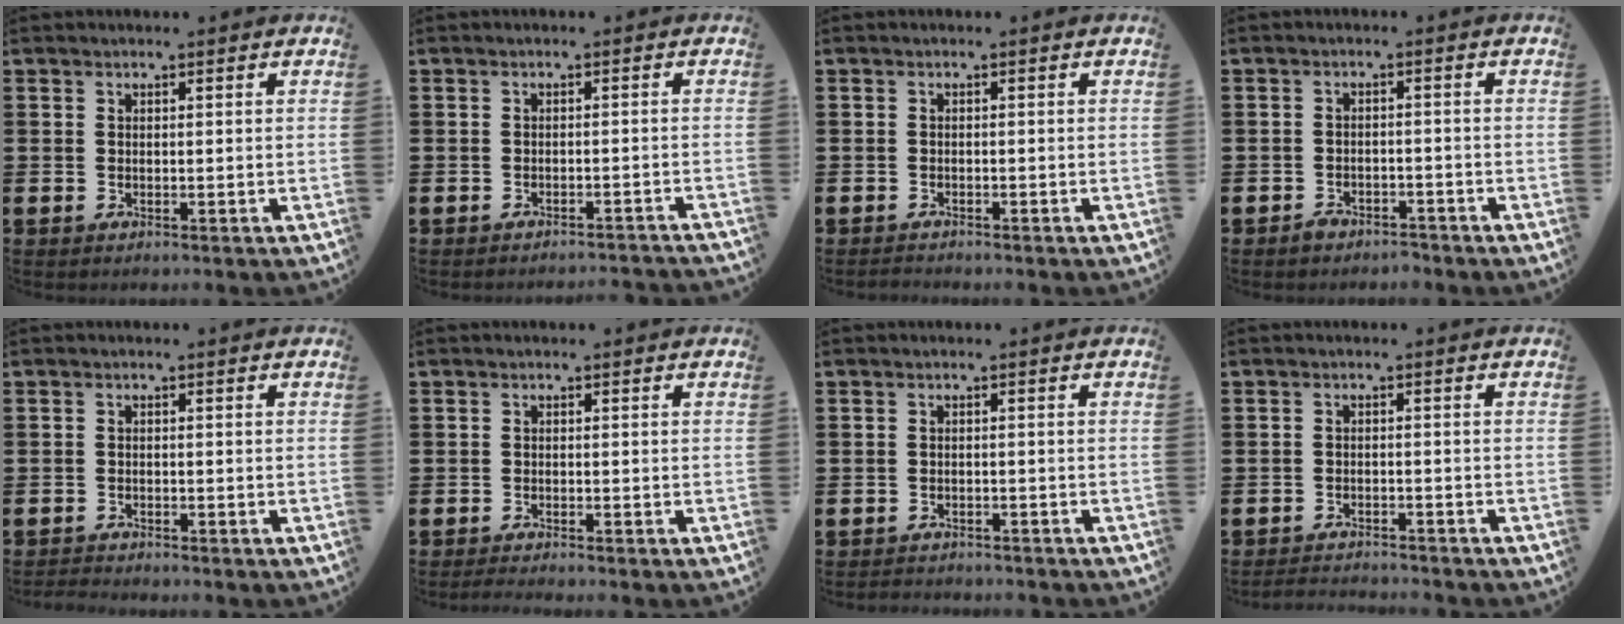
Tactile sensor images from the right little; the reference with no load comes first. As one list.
[{"total": 1.2, "force": [-1.2, -0.2, 0.0], "torque": [-0.001, 0.004, -0.025]}, {"total": 0.6, "force": [-0.6, 0.1, 0.0], "torque": [-0.002, -0.002, -0.012]}, {"total": 1.8, "force": [-1.7, 0.6, 0.1], "torque": [-0.009, 0.004, -0.037]}, {"total": 1.1, "force": [-1.0, 0.0, 0.0], "torque": [-0.002, 0.000, -0.022]}, {"total": 0.9, "force": [-0.8, -0.1, 0.4], "torque": [-0.006, -0.002, -0.017]}, {"total": 1.2, "force": [-1.2, 0.0, -0.1], "torque": [-0.001, 0.003, -0.026]}, {"total": 2.0, "force": [-2.0, 0.0, -0.1], "torque": [-0.004, 0.002, -0.043]}]